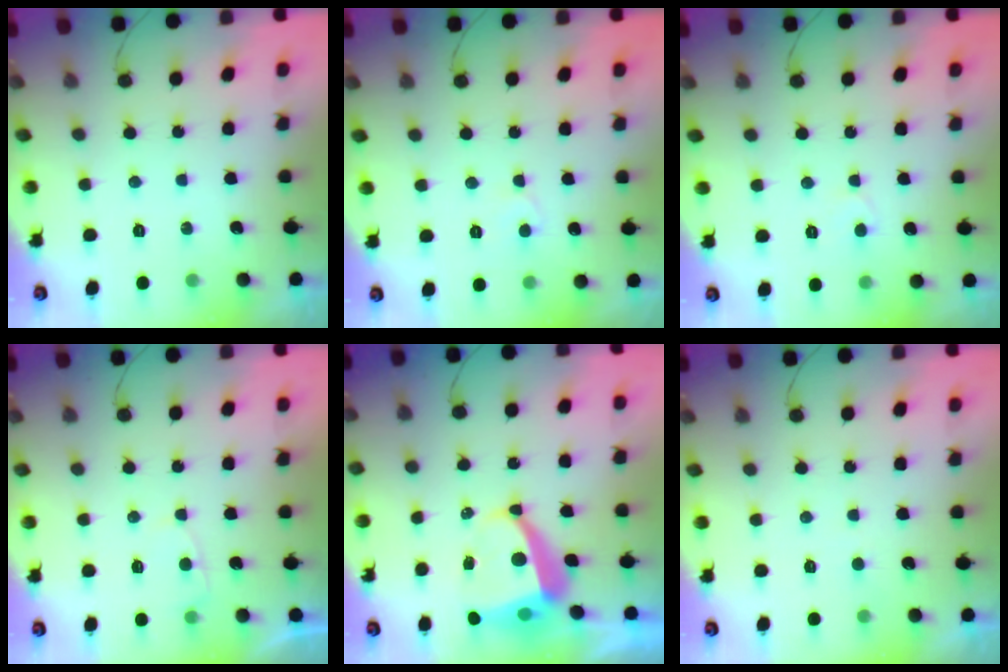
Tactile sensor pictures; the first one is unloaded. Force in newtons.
{"total": 5.5, "press": 5.5, "slide": 0.5}
{"total": 3.7, "press": 3.7, "slide": 0.3}
{"total": 2.7, "press": 2.7, "slide": 0.4}
{"total": 7.2, "press": 7.2, "slide": 0.9}
{"total": 1.6, "press": 1.6, "slide": 0.2}